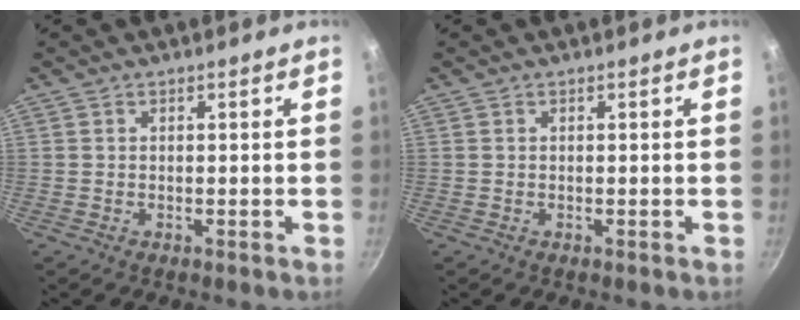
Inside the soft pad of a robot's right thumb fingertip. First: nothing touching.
{"total": 0.0}